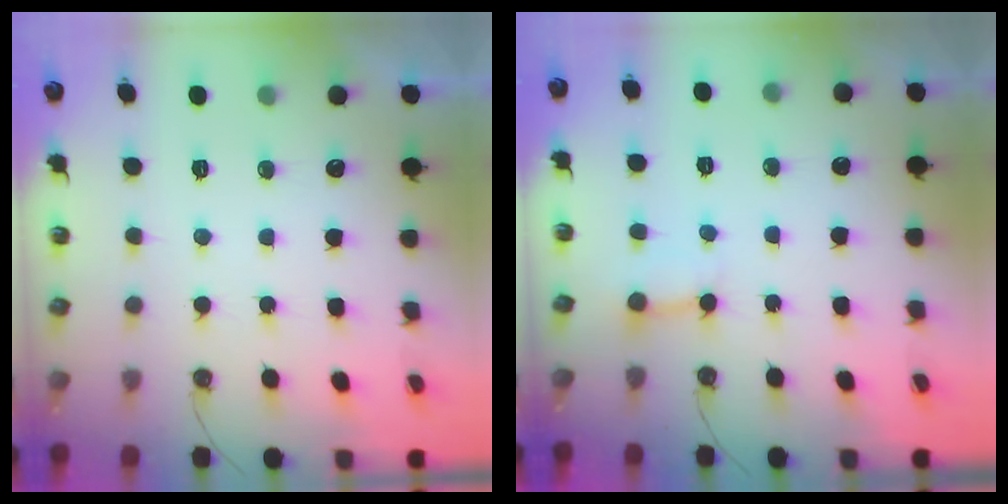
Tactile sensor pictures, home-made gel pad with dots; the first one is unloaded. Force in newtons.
{"total": 2.9, "press": 2.9, "slide": 0.4}